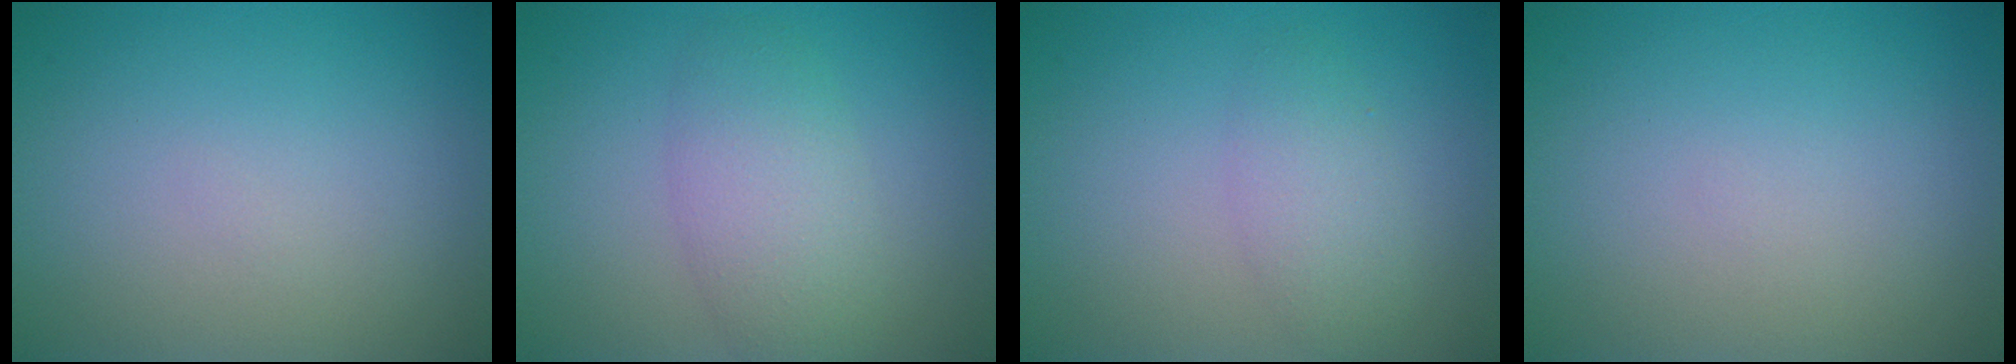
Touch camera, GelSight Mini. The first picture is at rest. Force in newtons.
{"total": 2.4, "press": 2.4, "slide": 0.3}
{"total": 2.3, "press": 2.3, "slide": 0.1}
{"total": 0.0}